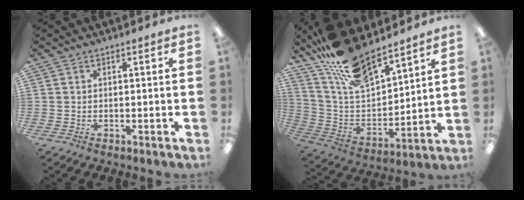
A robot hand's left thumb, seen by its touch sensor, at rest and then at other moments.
{"total": 17.8, "force": [15.3, 5.1, 7.5], "torque": [-0.174, -0.094, 0.278]}